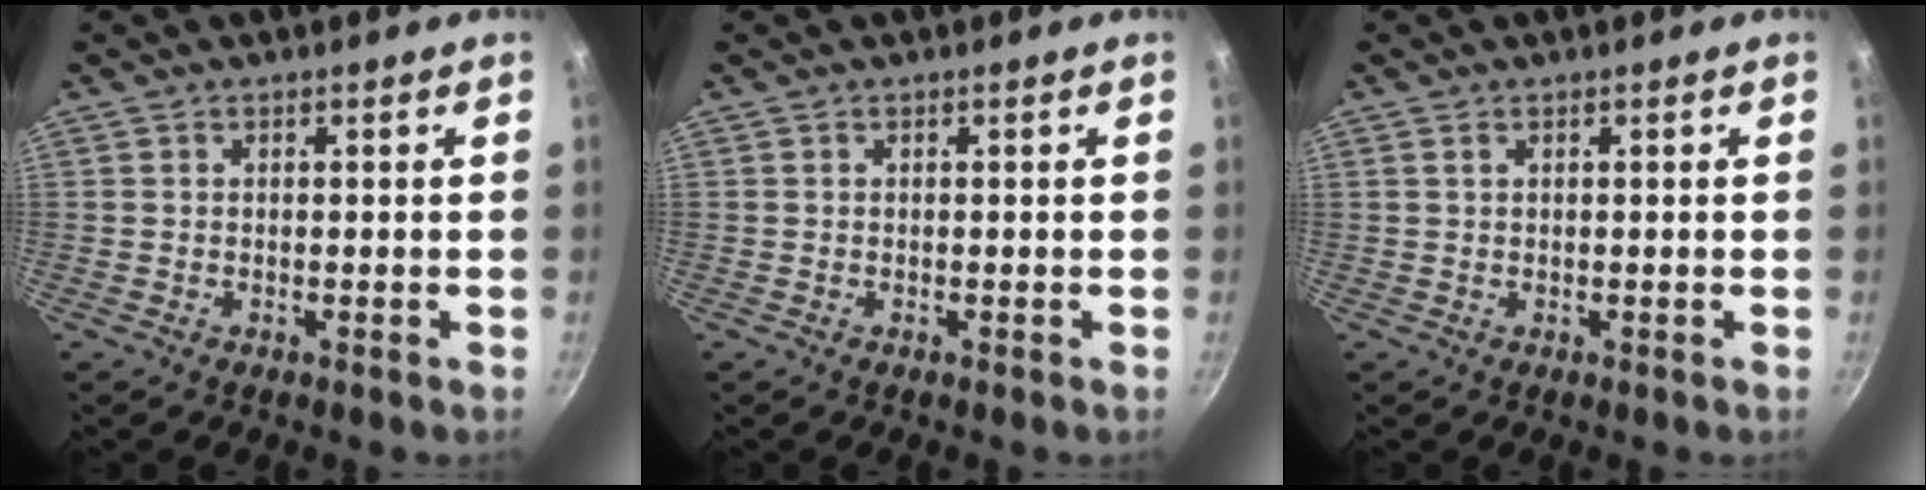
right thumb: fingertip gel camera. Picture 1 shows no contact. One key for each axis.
{"total": 0.0}
{"total": 0.6, "fx": 0.3, "fy": 0.3, "fz": 0.4, "tx": -0.006, "ty": 0.001, "tz": 0.006}